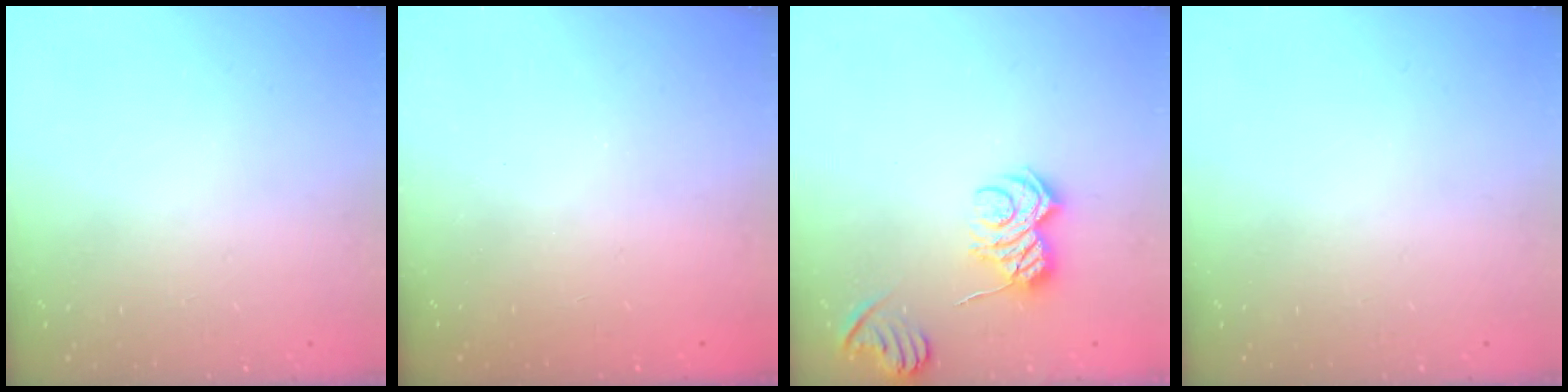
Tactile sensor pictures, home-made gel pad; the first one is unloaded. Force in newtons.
{"total": 2.3, "press": 2.2, "slide": 0.8}
{"total": 6.9, "press": 6.8, "slide": 0.9}
{"total": 0.0}